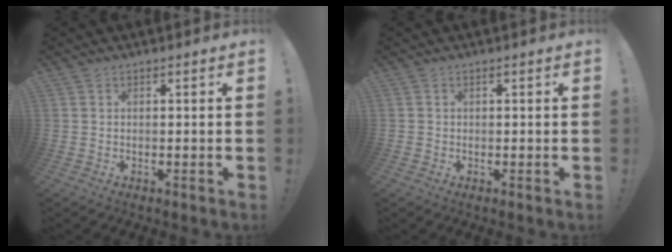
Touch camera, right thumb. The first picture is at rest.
{"total": 0.9, "force": [-0.5, 0.8, 0.2], "torque": [-0.001, 0.003, -0.009]}